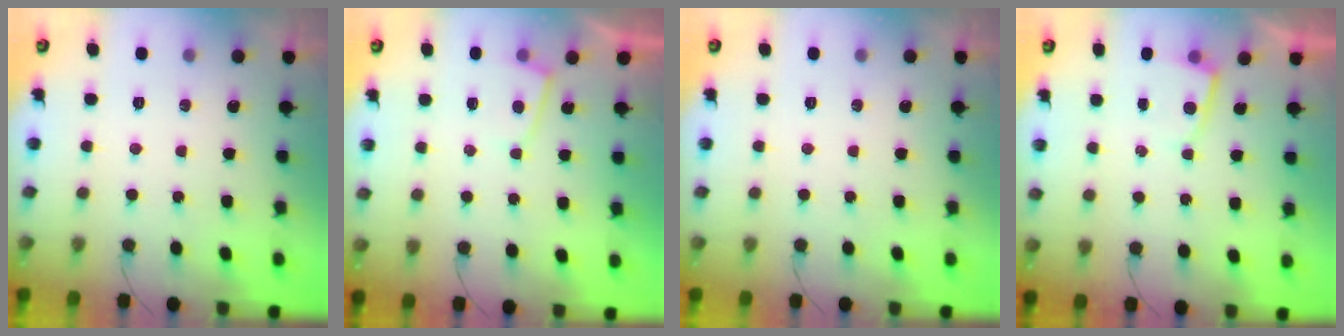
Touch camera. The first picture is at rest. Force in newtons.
{"total": 2.3, "press": 2.3, "slide": 0.3}
{"total": 0.0}
{"total": 2.0, "press": 2.0, "slide": 0.2}